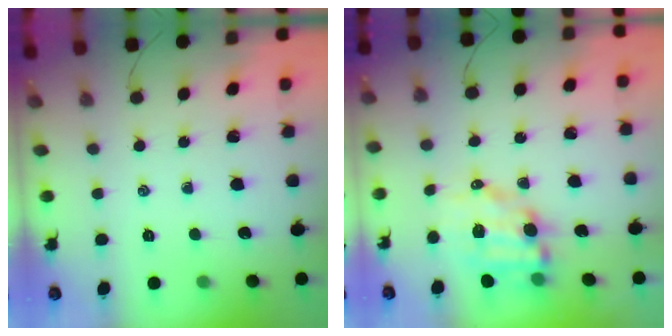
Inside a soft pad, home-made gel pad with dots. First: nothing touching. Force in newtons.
{"total": 9.4, "press": 9.2, "slide": 1.9}